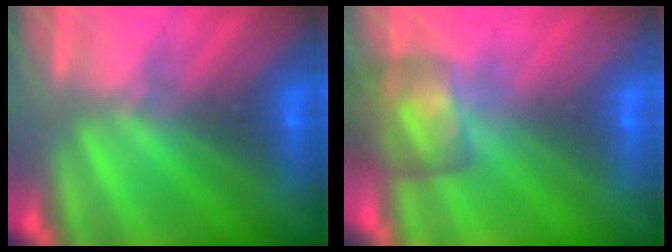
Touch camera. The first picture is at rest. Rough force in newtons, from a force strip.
{"total": 7.7}